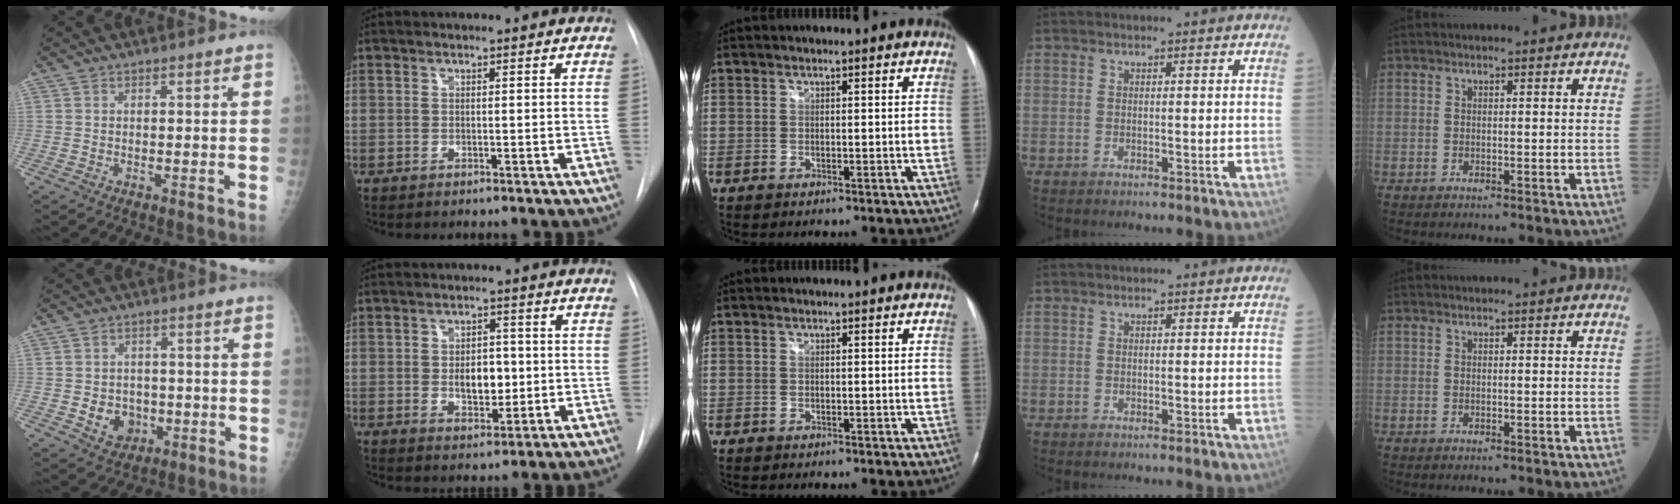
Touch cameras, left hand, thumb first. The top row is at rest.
{"thumb": {"total": 6.1, "force": [-1.1, 5.2, 2.9], "torque": [-0.018, 0.006, -0.009]}, "index": {"total": 5.2, "force": [-1.3, 3.0, 4.1], "torque": [-0.059, -0.003, -0.010]}}